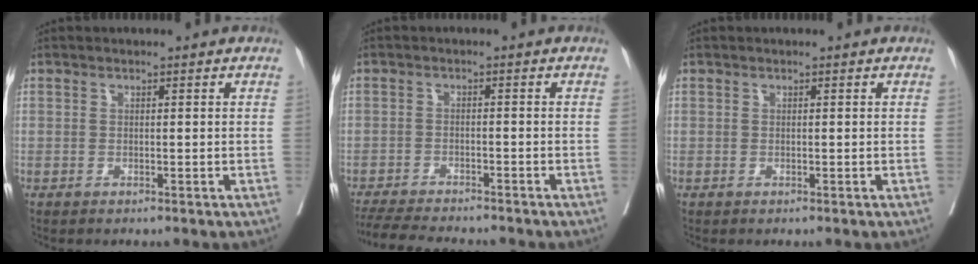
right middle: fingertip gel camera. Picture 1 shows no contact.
{"total": 10.1, "force": [-9.3, 1.0, 3.9], "torque": [-0.057, -0.013, -0.139]}
{"total": 0.0}